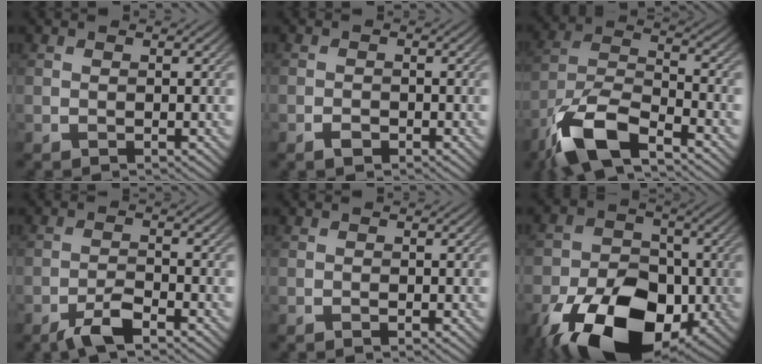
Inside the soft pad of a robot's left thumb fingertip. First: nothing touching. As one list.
[{"total": 1.4, "force": [-1.0, 0.7, 0.7], "torque": [-0.014, -0.001, -0.019]}, {"total": 11.8, "force": [-7.8, 3.9, 7.9], "torque": [-0.161, -0.007, -0.168]}, {"total": 3.9, "force": [-2.8, 0.9, 2.6], "torque": [-0.057, 0.003, -0.060]}, {"total": 0.6, "force": [-0.3, 0.1, 0.5], "torque": [-0.008, 0.000, -0.004]}, {"total": 17.7, "force": [-8.3, 11.0, 11.0], "torque": [-0.196, -0.031, -0.145]}]